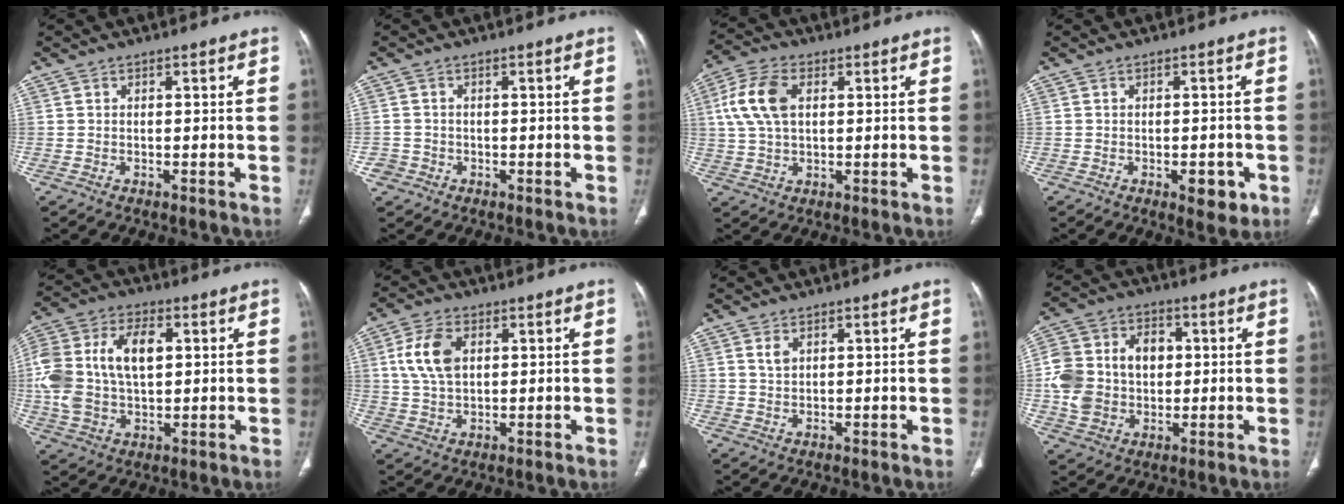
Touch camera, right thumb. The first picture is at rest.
{"total": 2.0, "force": [-1.0, 1.8, -0.1], "torque": [0.007, 0.010, -0.023]}
{"total": 9.8, "force": [2.3, 5.7, 7.6], "torque": [-0.163, 0.012, 0.043]}
{"total": 4.8, "force": [-1.9, 2.3, 3.7], "torque": [-0.028, 0.002, -0.018]}
{"total": 17.1, "force": [2.4, 10.4, 13.4], "torque": [-0.273, 0.015, 0.046]}
{"total": 8.5, "force": [2.2, 5.2, 6.3], "torque": [-0.125, 0.001, 0.045]}
{"total": 2.2, "force": [1.1, 1.3, 1.3], "torque": [-0.024, -0.004, 0.028]}
{"total": 15.9, "force": [0.9, 12.3, 10.1], "torque": [-0.171, 0.020, 0.019]}